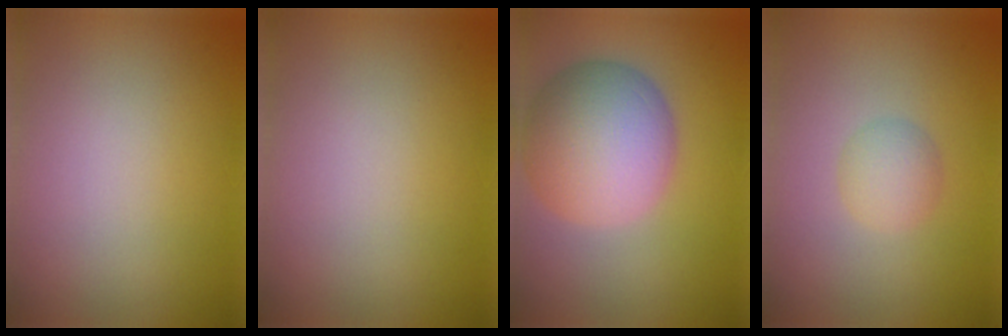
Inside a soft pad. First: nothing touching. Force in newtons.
{"total": 0.0}
{"total": 8.5, "press": 8.5, "slide": 0.3}
{"total": 2.1, "press": 2.1, "slide": 0.1}